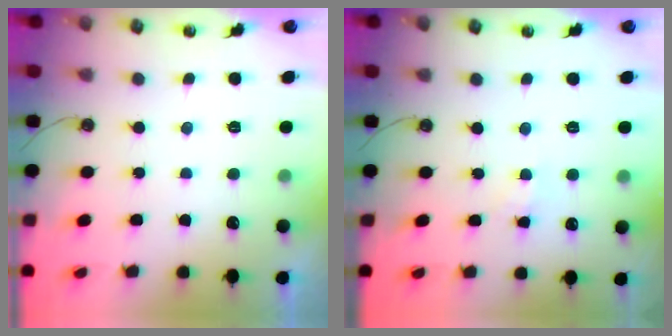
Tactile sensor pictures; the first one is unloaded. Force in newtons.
{"total": 2.0, "press": 2.0, "slide": 0.3}